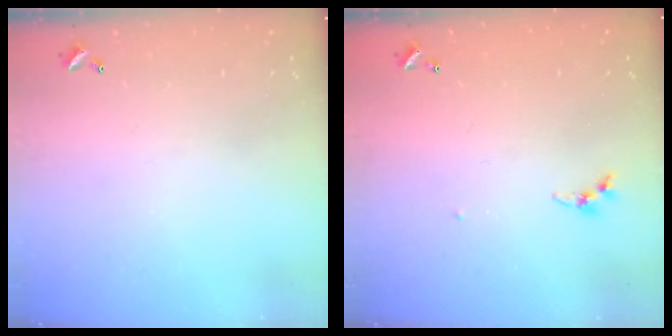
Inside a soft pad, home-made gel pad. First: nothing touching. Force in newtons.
{"total": 3.8, "press": 3.8, "slide": 0.3}